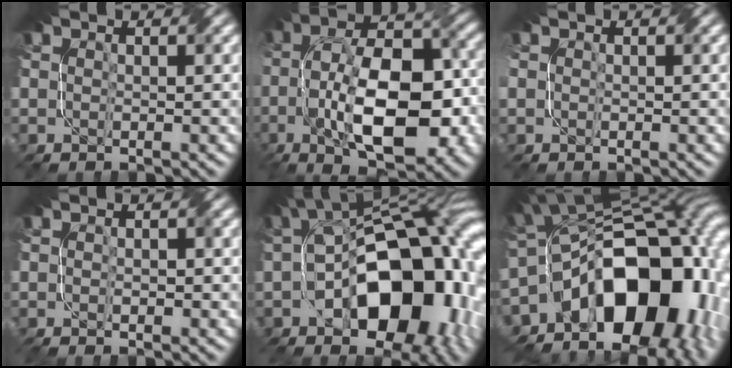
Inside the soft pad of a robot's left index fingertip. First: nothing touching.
{"total": 13.5, "force": [-3.0, 6.6, 11.4], "torque": [-0.189, -0.003, -0.054]}
{"total": 0.6, "force": [0.3, 0.6, -0.1], "torque": [0.004, 0.001, 0.007]}
{"total": 1.8, "force": [-0.4, 0.9, 1.5], "torque": [-0.017, 0.001, 0.004]}
{"total": 16.6, "force": [-2.6, 9.8, 13.1], "torque": [-0.161, 0.021, -0.044]}
{"total": 17.5, "force": [-5.6, 11.7, 11.6], "torque": [-0.161, -0.002, -0.086]}